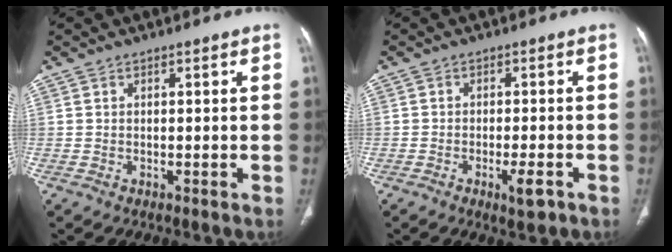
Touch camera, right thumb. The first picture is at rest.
{"total": 3.9, "force": [-2.0, 1.3, 3.1], "torque": [-0.046, 0.004, -0.028]}